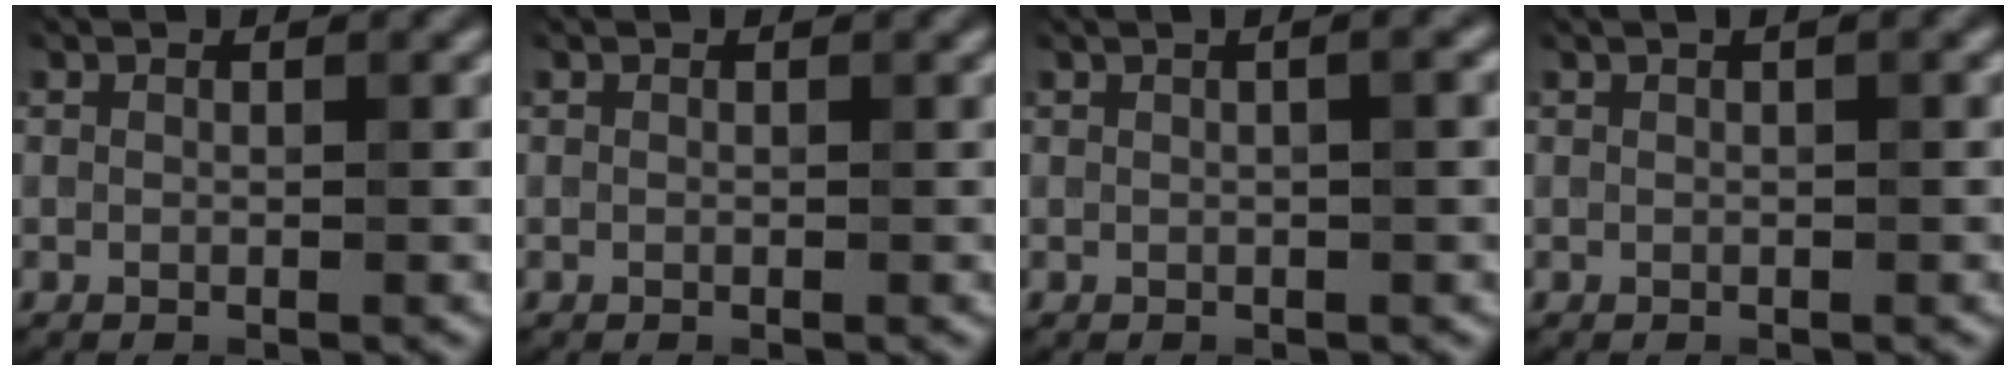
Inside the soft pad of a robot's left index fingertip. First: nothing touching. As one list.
[{"total": 0.0}, {"total": 3.8, "force": [0.9, 1.7, 3.2], "torque": [-0.016, 0.018, -0.006]}, {"total": 1.7, "force": [0.7, 0.6, 1.5], "torque": [-0.018, 0.005, 0.004]}]